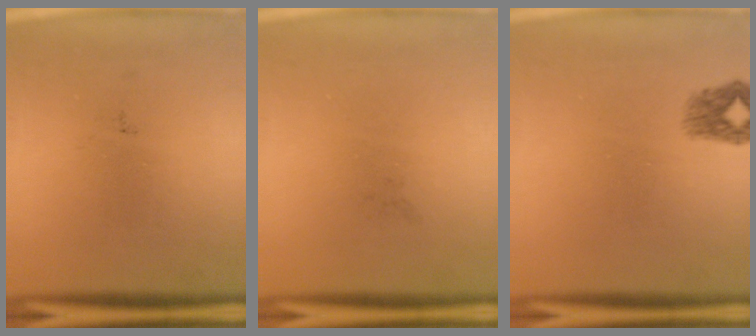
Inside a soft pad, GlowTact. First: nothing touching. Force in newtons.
{"total": 0.0}
{"total": 1.8}